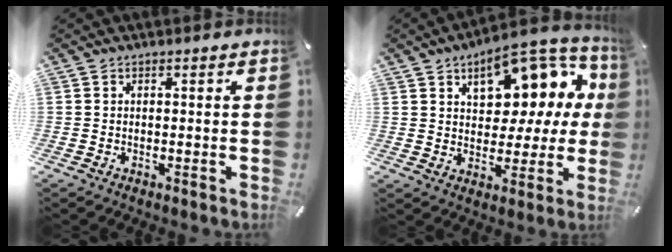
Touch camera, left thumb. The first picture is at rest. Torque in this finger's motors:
{"motor_torque": [2.51, 2.50, 0.42, -0.17, 0.13]}